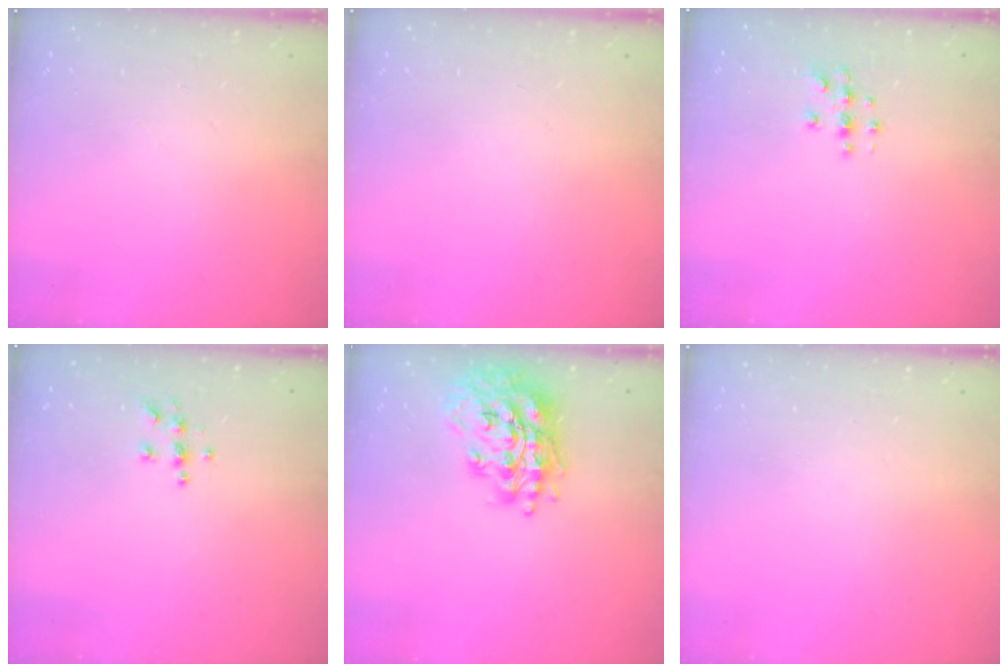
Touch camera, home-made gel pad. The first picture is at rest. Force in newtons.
{"total": 0.0}
{"total": 3.6, "press": 3.5, "slide": 0.4}
{"total": 5.4, "press": 5.4, "slide": 0.1}
{"total": 18.7, "press": 18.7, "slide": 1.8}
{"total": 0.0}